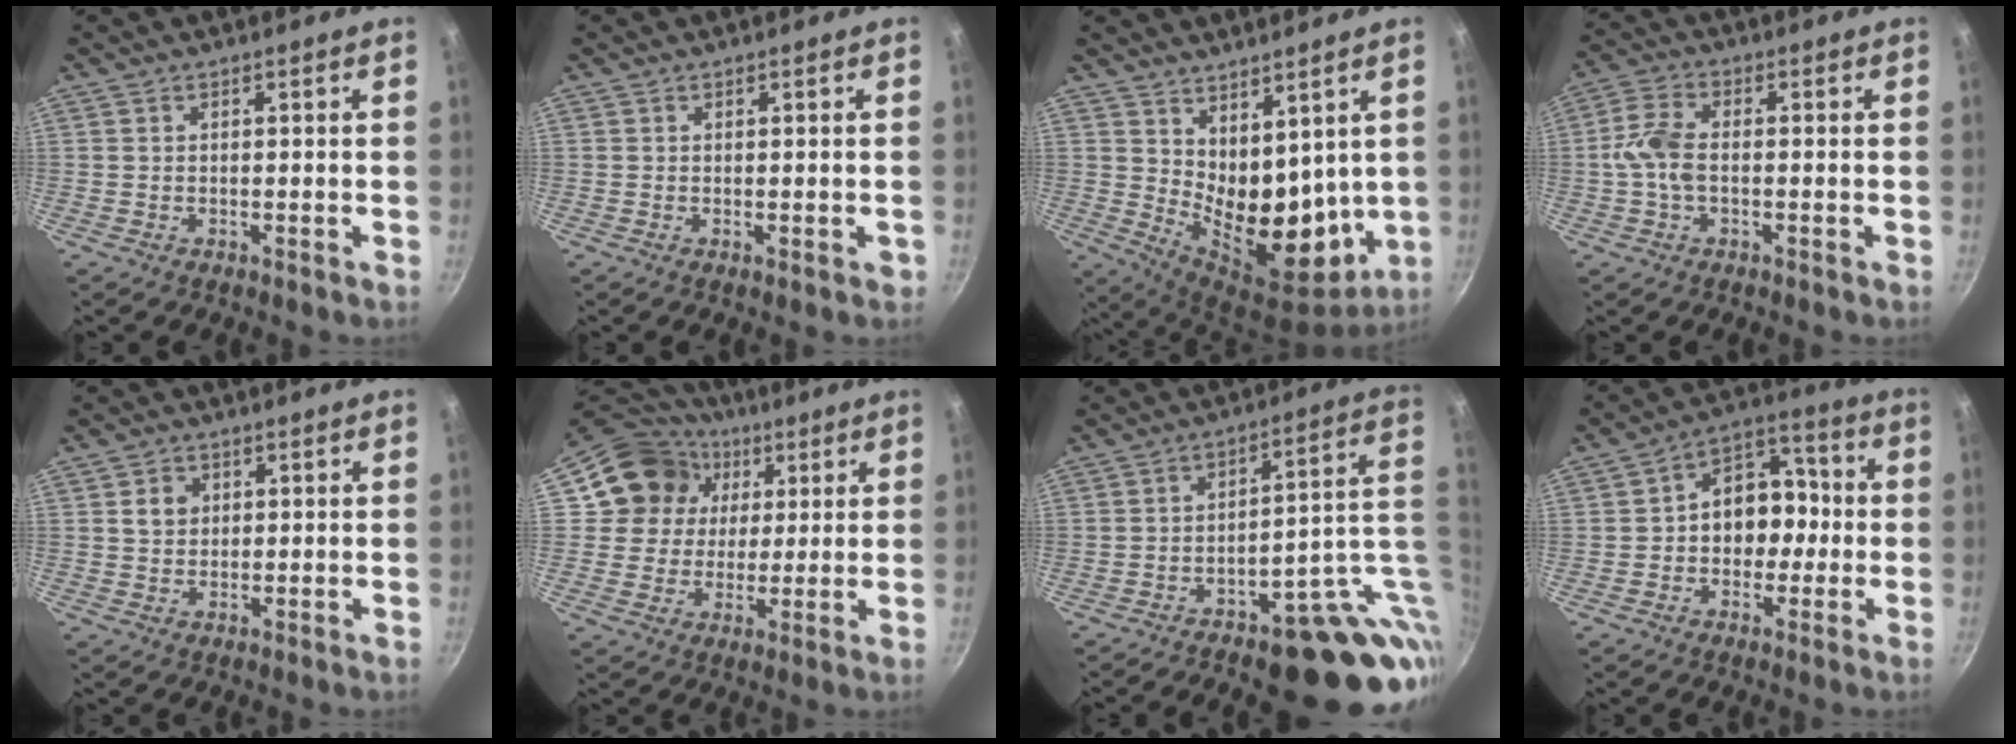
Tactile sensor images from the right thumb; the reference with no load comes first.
{"total": 1.0, "force": [-0.2, 0.5, 0.9], "torque": [-0.005, 0.001, -0.003]}
{"total": 13.9, "force": [4.9, 8.2, 10.1], "torque": [-0.126, -0.059, 0.104]}
{"total": 6.5, "force": [-0.8, 3.7, 5.3], "torque": [-0.112, 0.022, -0.025]}
{"total": 3.5, "force": [0.9, 3.0, 1.6], "torque": [-0.010, 0.004, 0.013]}
{"total": 14.1, "force": [3.9, 12.8, 4.3], "torque": [-0.050, 0.017, 0.057]}
{"total": 18.4, "force": [-4.3, 8.7, 15.7], "torque": [-0.122, 0.028, -0.049]}
{"total": 11.6, "force": [-0.9, 9.0, 7.2], "torque": [-0.044, 0.043, -0.026]}